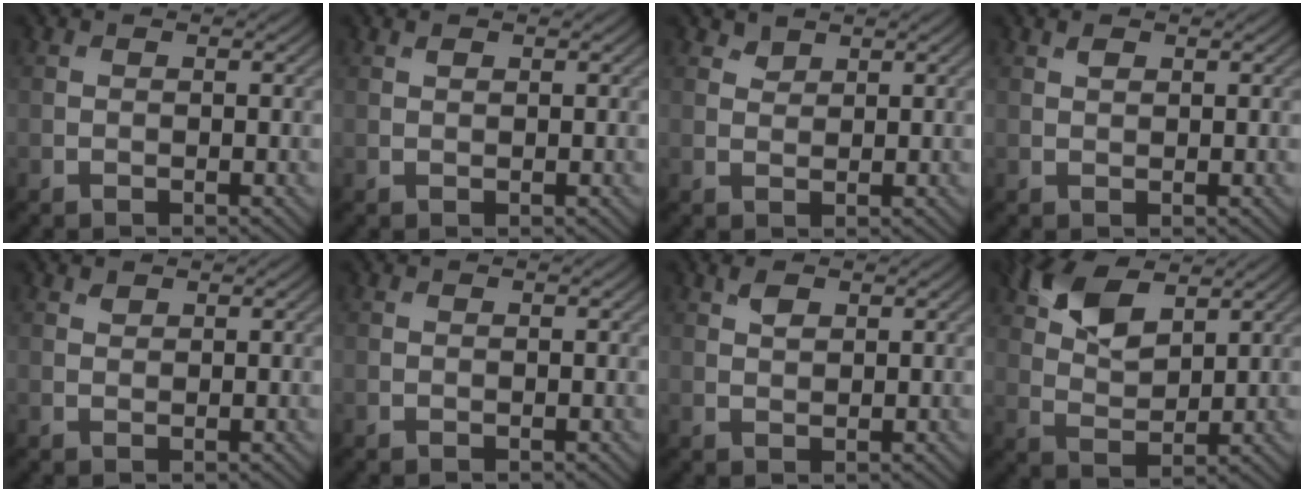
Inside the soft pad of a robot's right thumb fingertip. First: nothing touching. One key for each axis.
{"total": 0.6, "fx": 0.4, "fy": 0.3, "fz": 0.4, "tx": -0.010, "ty": -0.001, "tz": 0.010}
{"total": 1.2, "fx": 1.1, "fy": 0.6, "fz": 0.3, "tx": -0.005, "ty": -0.004, "tz": 0.024}
{"total": 1.0, "fx": 0.6, "fy": 0.5, "fz": 0.6, "tx": -0.016, "ty": 0.000, "tz": 0.013}
{"total": 0.6, "fx": 0.6, "fy": 0.3, "fz": 0.2, "tx": -0.005, "ty": -0.002, "tz": 0.014}
{"total": 0.0}
{"total": 1.7, "fx": 1.0, "fy": 0.9, "fz": 1.2, "tx": -0.023, "ty": 0.002, "tz": 0.020}
{"total": 8.6, "fx": 4.8, "fy": 4.2, "fz": 5.8, "tx": -0.132, "ty": 0.009, "tz": 0.095}